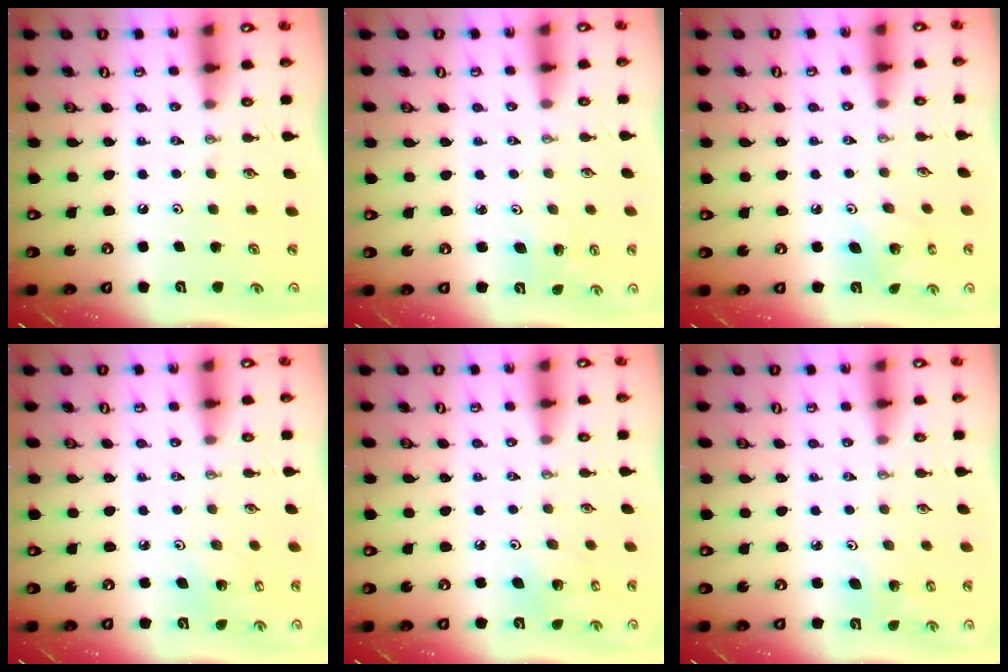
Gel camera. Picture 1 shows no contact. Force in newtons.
{"total": 1.9, "press": 1.9, "slide": 0.0}
{"total": 4.8, "press": 4.7, "slide": 0.5}
{"total": 3.7, "press": 3.7, "slide": 0.2}
{"total": 4.6, "press": 4.6, "slide": 0.2}
{"total": 3.6, "press": 3.3, "slide": 1.4}